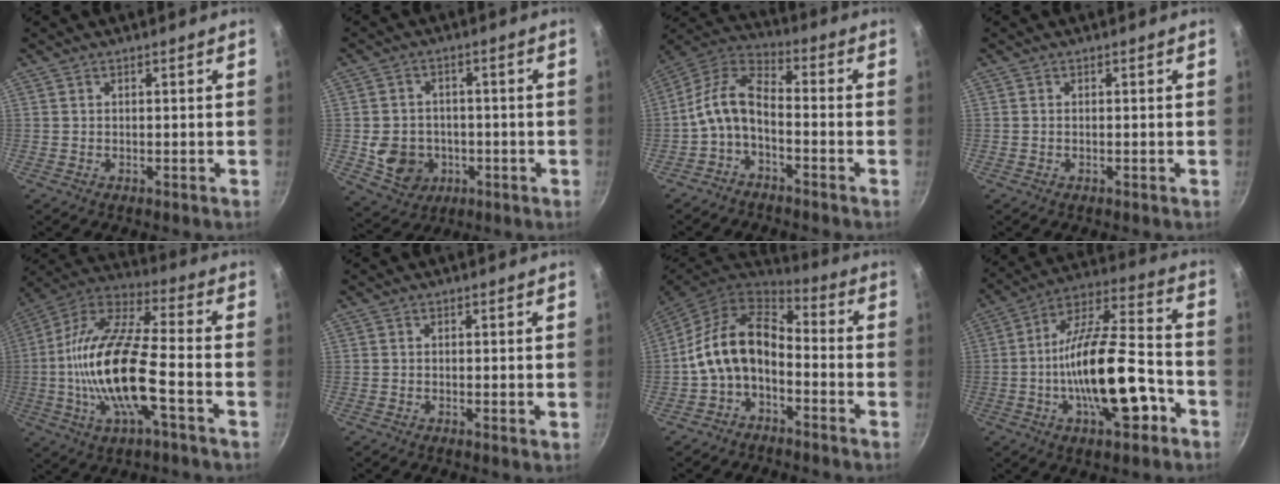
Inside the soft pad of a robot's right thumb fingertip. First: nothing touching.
{"total": 9.1, "force": [-1.8, 7.8, 4.4], "torque": [-0.058, 0.016, -0.019]}
{"total": 9.7, "force": [-3.4, 4.9, 7.7], "torque": [-0.161, 0.053, -0.078]}
{"total": 0.0}
{"total": 20.5, "force": [-4.3, 6.9, 18.8], "torque": [-0.366, 0.033, -0.098]}
{"total": 0.6, "force": [0.0, 0.1, 0.6], "torque": [-0.008, -0.004, -0.003]}
{"total": 13.0, "force": [-3.1, 8.3, 9.5], "torque": [-0.166, 0.051, -0.068]}
{"total": 20.9, "force": [-6.5, 8.0, 18.2], "torque": [-0.286, 0.048, -0.115]}